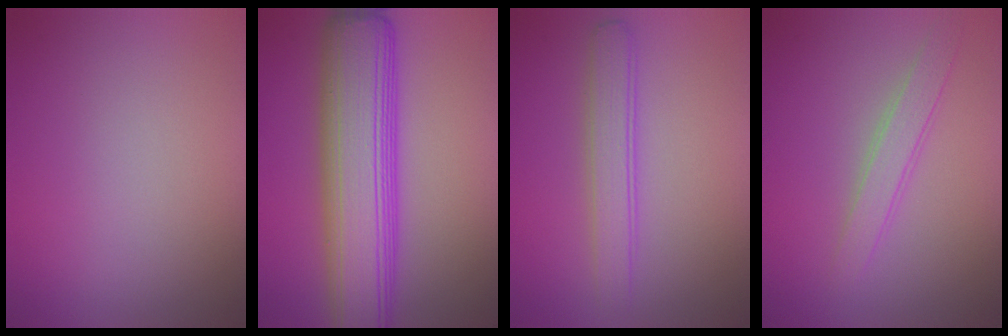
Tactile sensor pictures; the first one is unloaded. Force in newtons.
{"total": 10.2, "press": 10.2, "slide": 0.2}
{"total": 2.9, "press": 2.9, "slide": 0.1}
{"total": 2.3, "press": 2.3, "slide": 0.1}